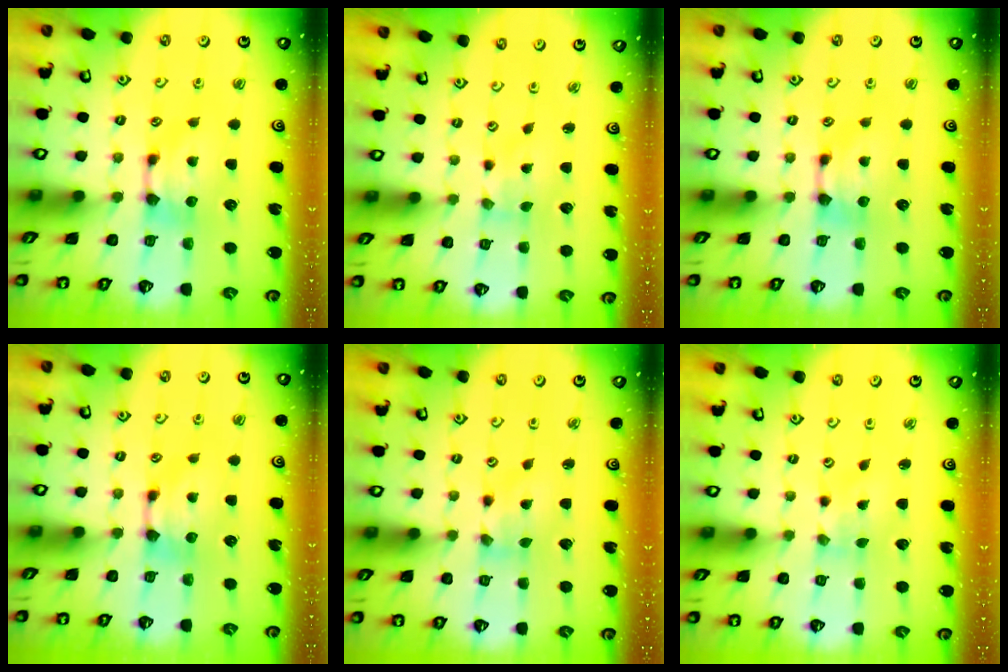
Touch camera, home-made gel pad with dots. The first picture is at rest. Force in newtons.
{"total": 2.4, "press": 2.2, "slide": 1.0}
{"total": 0.0}
{"total": 0.0}
{"total": 1.3, "press": 0.3, "slide": 1.3}
{"total": 2.7, "press": 2.5, "slide": 0.9}